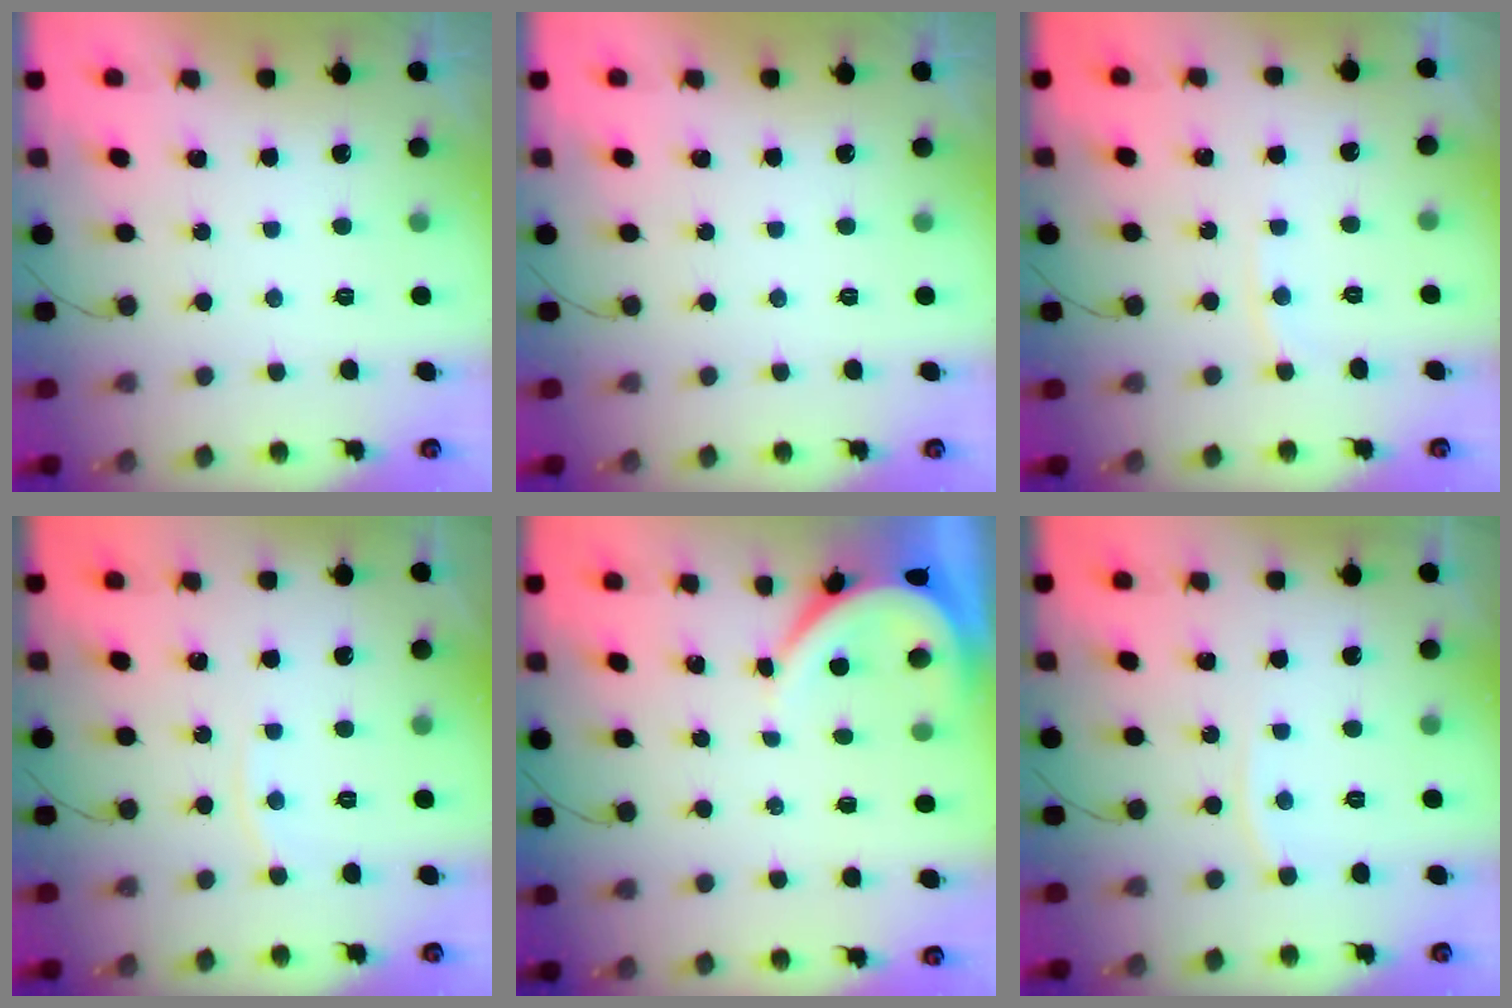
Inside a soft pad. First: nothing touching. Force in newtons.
{"total": 0.0}
{"total": 3.2, "press": 3.1, "slide": 0.4}
{"total": 2.9, "press": 2.9, "slide": 0.1}
{"total": 3.9, "press": 3.8, "slide": 0.5}
{"total": 3.7, "press": 3.7, "slide": 0.5}